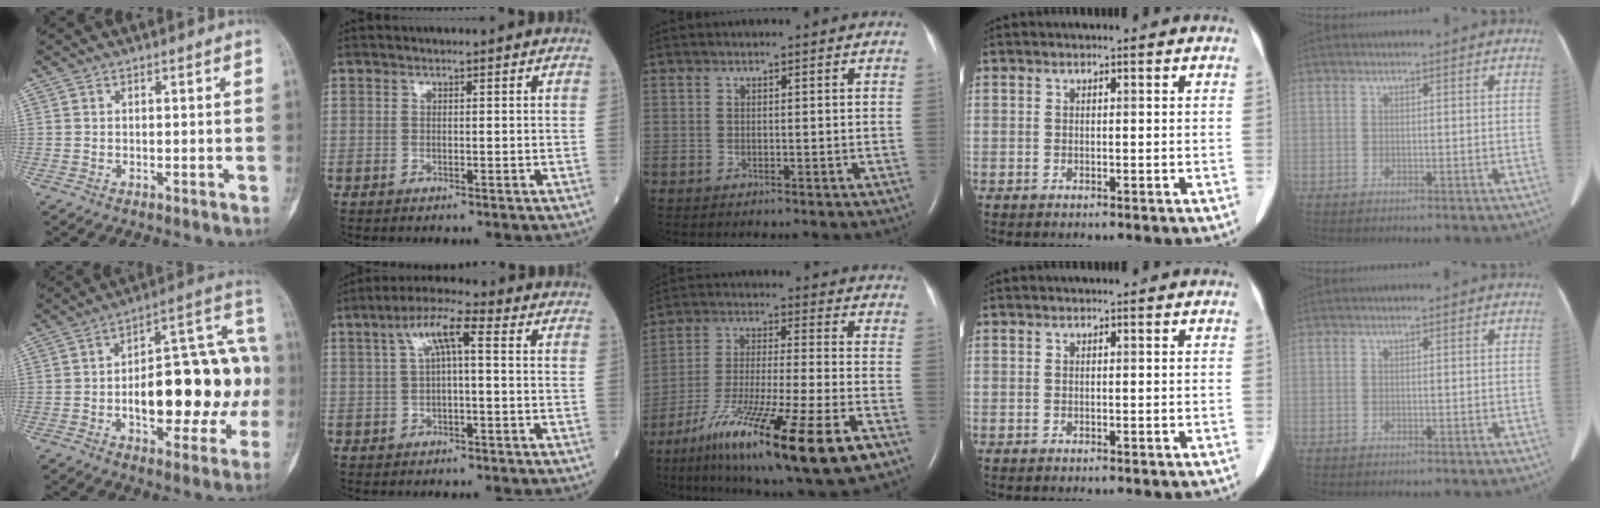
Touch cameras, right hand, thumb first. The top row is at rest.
{"thumb": {"total": 25.6, "force": [-3.0, 11.7, 22.6], "torque": [-0.301, 0.045, -0.037]}, "index": {"total": 6.4, "force": [1.4, 1.1, 6.1], "torque": [-0.115, 0.031, 0.023]}, "middle": {"total": 21.1, "force": [-12.1, 0.9, 17.2], "torque": [-0.278, -0.056, -0.209]}}